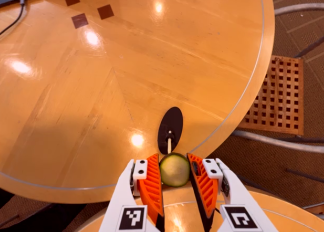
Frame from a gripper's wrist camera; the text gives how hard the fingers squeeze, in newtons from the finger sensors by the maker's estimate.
{"total": 9.0, "left": 9.2, "right": 8.8}